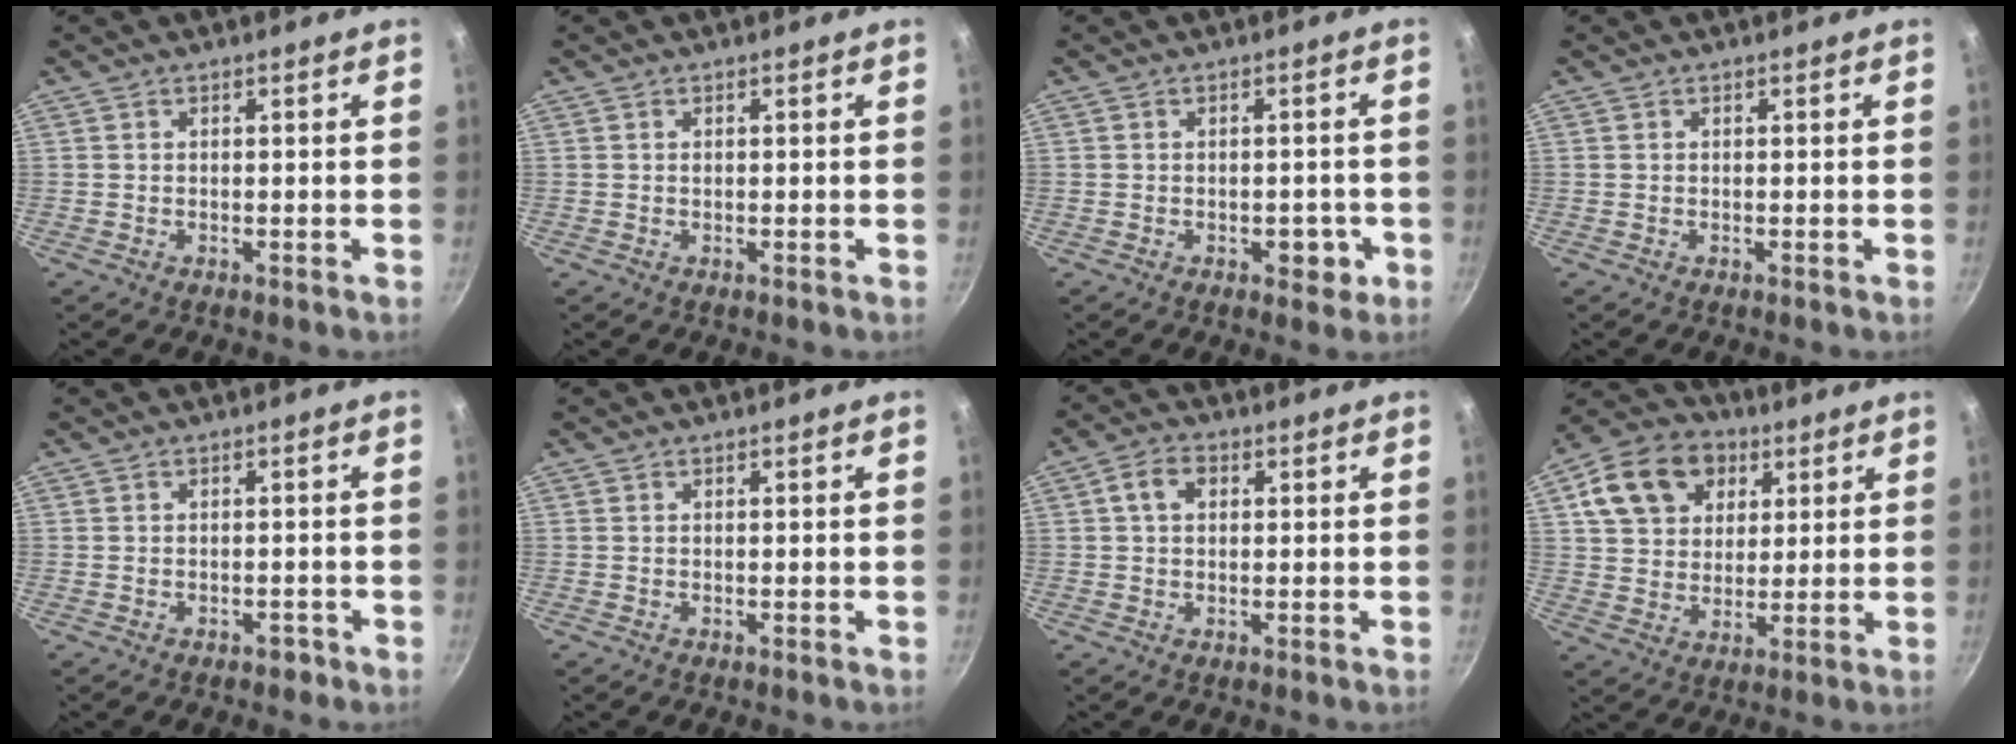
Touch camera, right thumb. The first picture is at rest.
{"total": 0.0}
{"total": 3.9, "force": [-1.4, 2.6, 2.6], "torque": [-0.003, 0.011, -0.014]}
{"total": 0.0}
{"total": 1.5, "force": [-1.0, 0.9, 0.7], "torque": [-0.001, 0.017, -0.004]}
{"total": 0.0}
{"total": 4.4, "force": [1.0, 3.2, 2.9], "torque": [-0.044, 0.008, 0.012]}
{"total": 15.0, "force": [5.9, 11.4, 7.7], "torque": [-0.114, 0.004, 0.094]}